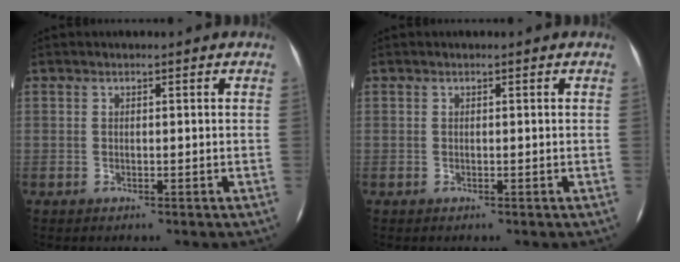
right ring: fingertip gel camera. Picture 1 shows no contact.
{"total": 0.0}